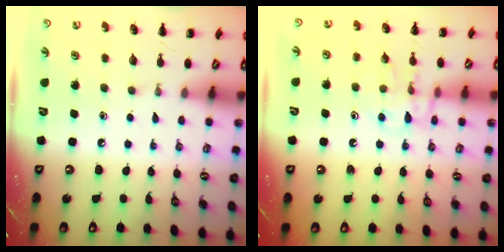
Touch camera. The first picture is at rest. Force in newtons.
{"total": 10.1, "press": 10.1, "slide": 0.8}